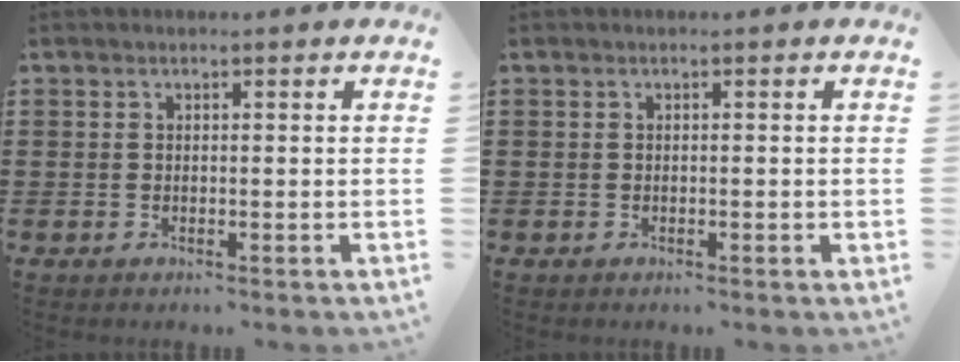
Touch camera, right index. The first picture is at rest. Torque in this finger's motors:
{"motor_torque": [-0.82, 0.64, 0.00, -0.01]}